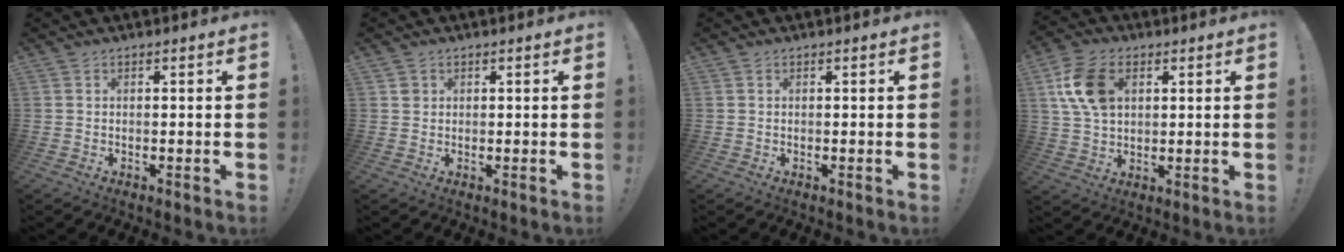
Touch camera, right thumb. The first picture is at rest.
{"total": 1.6, "force": [0.7, 1.5, 0.1], "torque": [0.010, -0.002, 0.012]}
{"total": 0.0}
{"total": 13.1, "force": [3.9, 9.0, 8.7], "torque": [-0.168, 0.008, 0.078]}